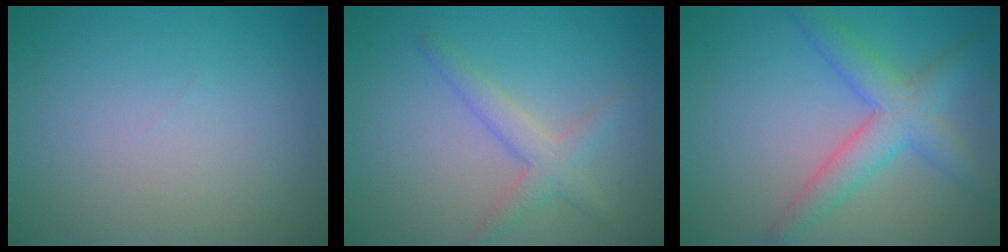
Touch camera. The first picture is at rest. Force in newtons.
{"total": 2.6, "press": 2.6, "slide": 0.1}
{"total": 4.6, "press": 4.6, "slide": 0.2}